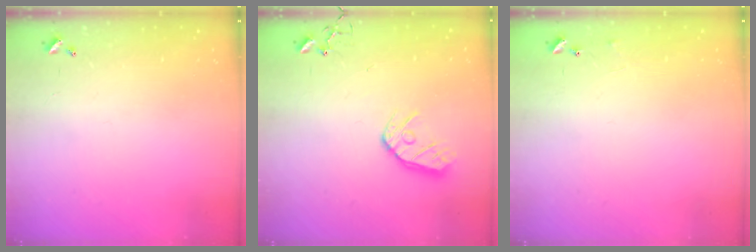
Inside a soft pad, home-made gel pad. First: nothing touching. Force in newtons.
{"total": 10.8, "press": 10.8, "slide": 0.9}
{"total": 6.4, "press": 6.3, "slide": 0.5}